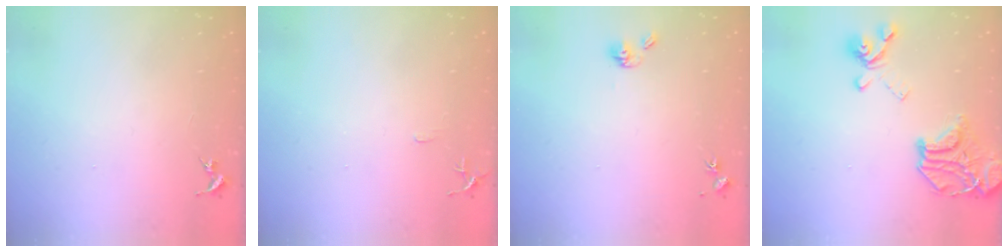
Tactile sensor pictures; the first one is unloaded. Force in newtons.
{"total": 5.3, "press": 5.2, "slide": 0.6}
{"total": 6.0, "press": 5.6, "slide": 2.1}
{"total": 18.3, "press": 18.1, "slide": 2.4}